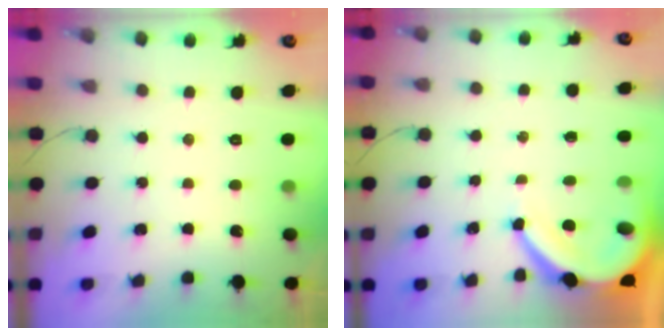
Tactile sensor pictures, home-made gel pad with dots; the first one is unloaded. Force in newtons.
{"total": 7.6, "press": 7.6, "slide": 0.7}